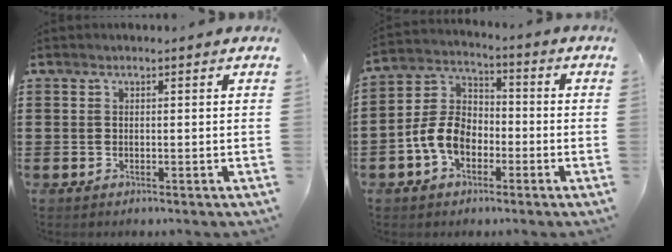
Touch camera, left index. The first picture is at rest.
{"total": 7.6, "force": [-3.2, 5.2, 4.5], "torque": [-0.126, 0.006, -0.071]}